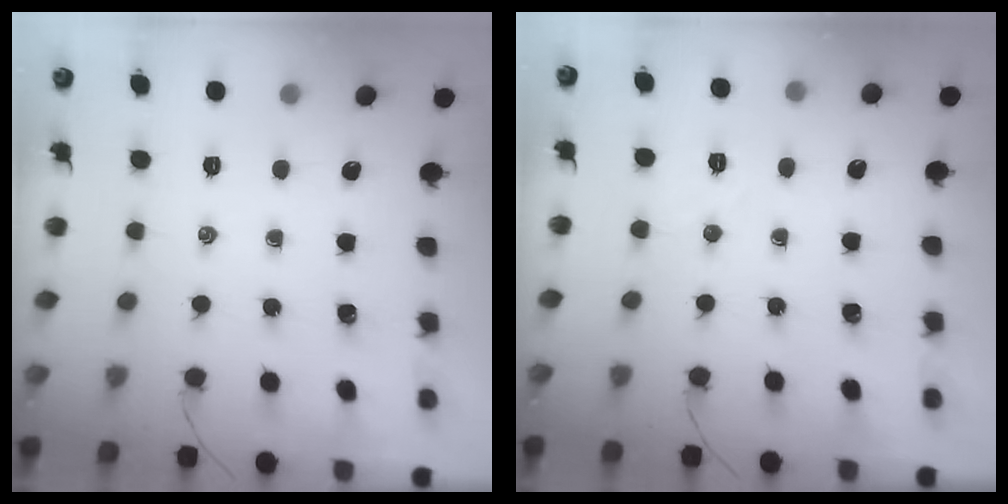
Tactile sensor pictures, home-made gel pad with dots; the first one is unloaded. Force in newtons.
{"total": 4.2, "press": 4.0, "slide": 1.0}